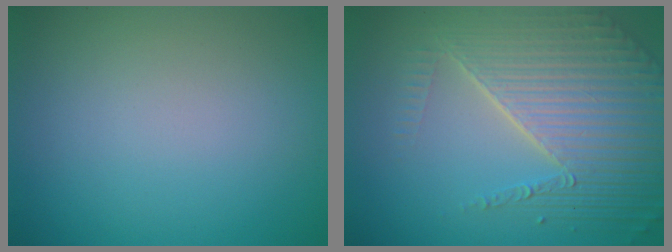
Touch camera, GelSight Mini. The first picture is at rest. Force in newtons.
{"total": 8.3, "press": 5.6, "slide": 6.1}